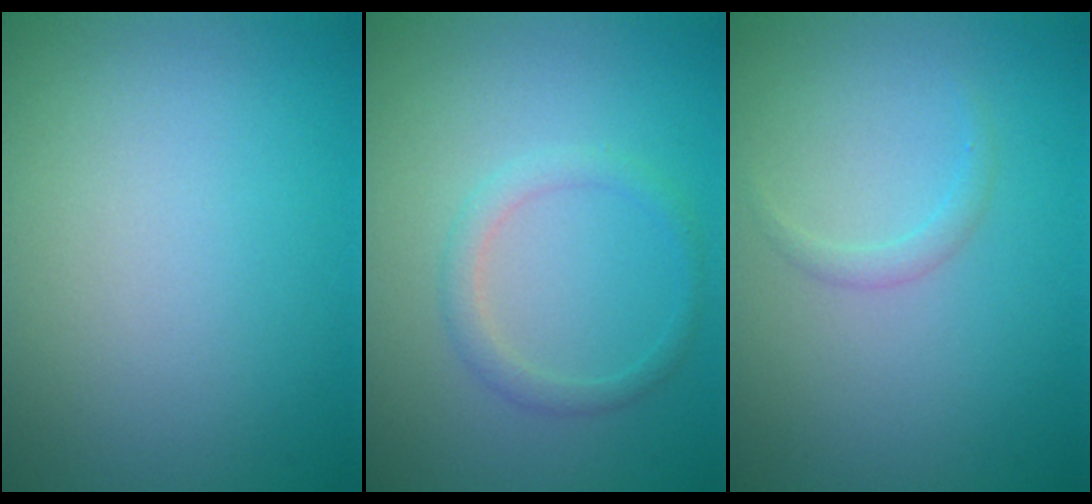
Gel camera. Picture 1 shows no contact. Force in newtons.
{"total": 1.7, "press": 1.7, "slide": 0.0}
{"total": 1.0, "press": 1.0, "slide": 0.0}